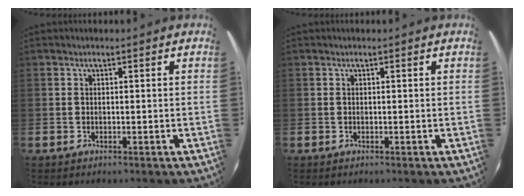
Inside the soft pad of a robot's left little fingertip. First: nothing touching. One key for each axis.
{"total": 0.0}